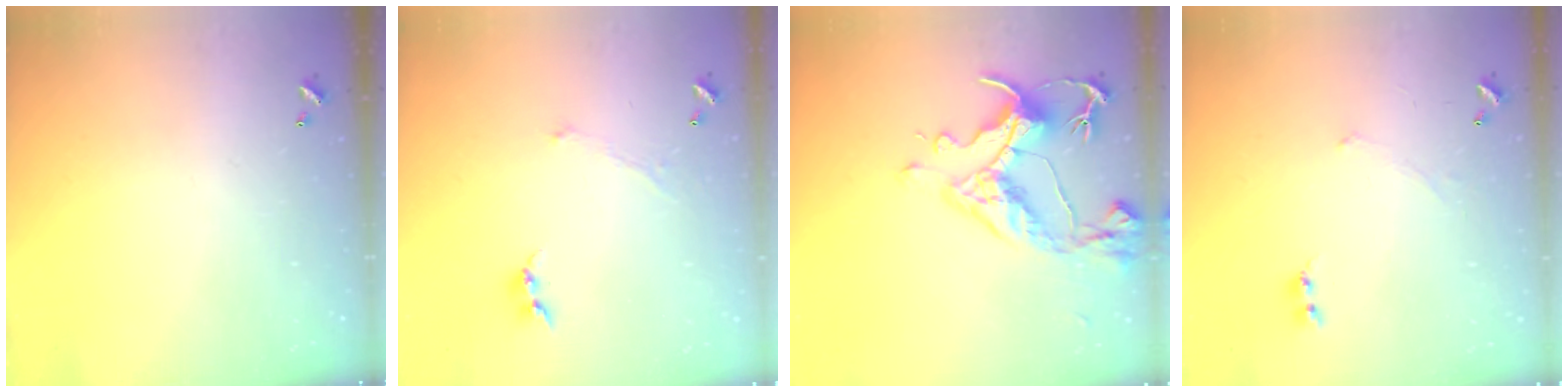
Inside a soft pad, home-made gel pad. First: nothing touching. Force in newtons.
{"total": 0.8, "press": 0.7, "slide": 0.3}
{"total": 9.1, "press": 9.0, "slide": 1.6}
{"total": 0.7, "press": 0.4, "slide": 0.5}